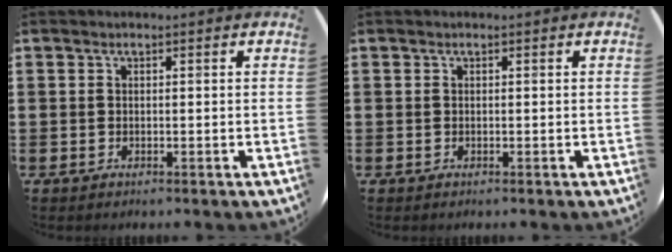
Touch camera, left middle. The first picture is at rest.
{"total": 0.0}